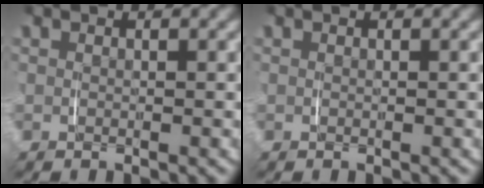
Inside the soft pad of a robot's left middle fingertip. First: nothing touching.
{"total": 0.0}